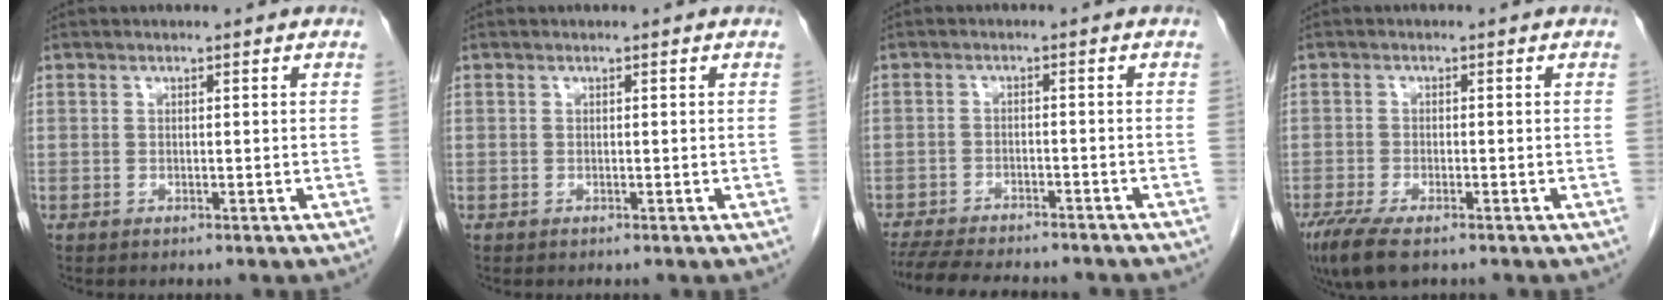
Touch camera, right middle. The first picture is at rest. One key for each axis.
{"total": 0.0}
{"total": 14.8, "fx": -13.0, "fy": 3.3, "fz": 6.4, "tx": -0.129, "ty": -0.018, "tz": -0.179}
{"total": 6.8, "fx": -4.6, "fy": 1.9, "fz": 4.5, "tx": -0.086, "ty": -0.017, "tz": -0.077}